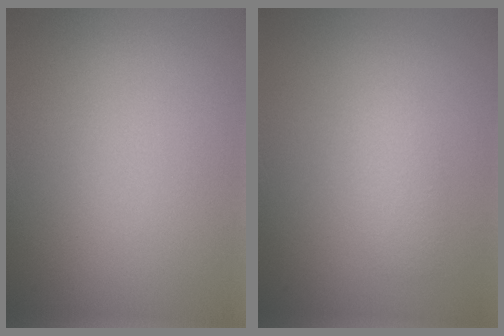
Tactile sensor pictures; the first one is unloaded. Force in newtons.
{"total": 1.7, "press": 1.7, "slide": 0.2}